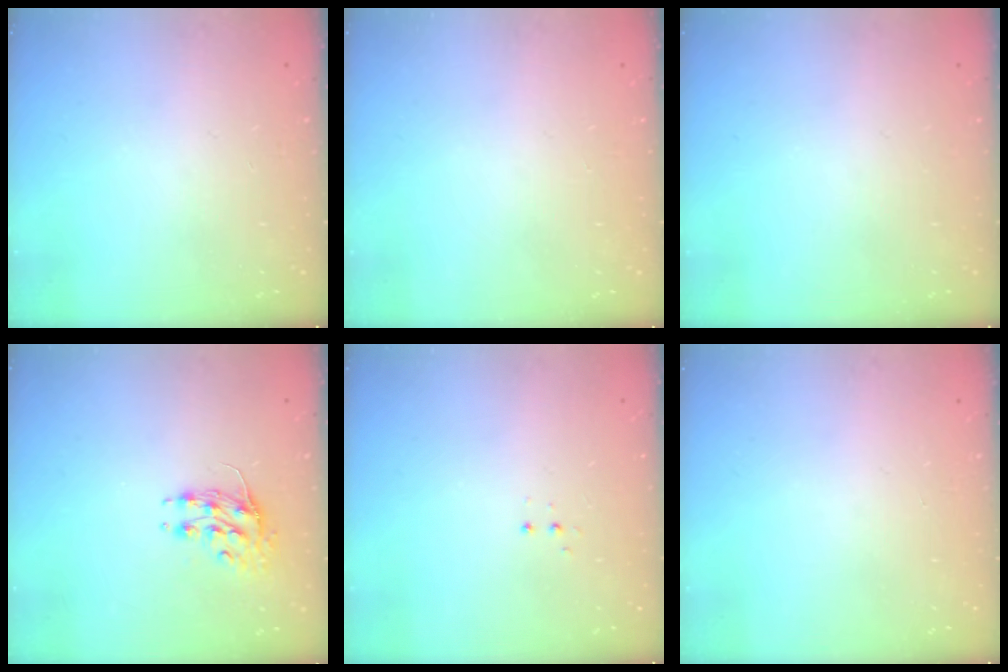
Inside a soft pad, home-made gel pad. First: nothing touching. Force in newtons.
{"total": 0.0}
{"total": 0.0}
{"total": 8.4, "press": 8.3, "slide": 1.0}
{"total": 3.4, "press": 3.3, "slide": 0.7}
{"total": 0.0}